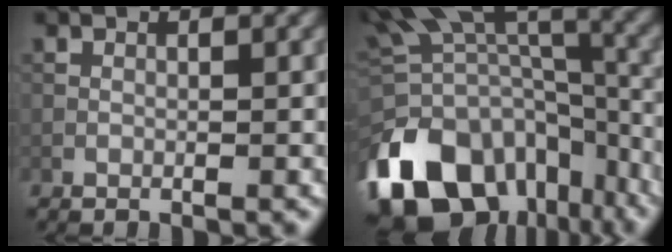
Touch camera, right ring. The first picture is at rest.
{"total": 16.7, "force": [-9.0, 9.9, 10.0], "torque": [-0.237, -0.020, -0.131]}